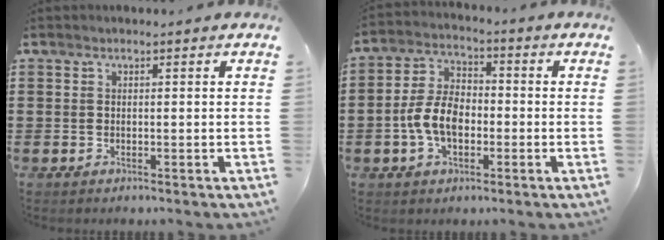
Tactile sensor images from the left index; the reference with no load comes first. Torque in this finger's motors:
{"motor_torque": [1.60, 0.54, 0.72, 0.17]}